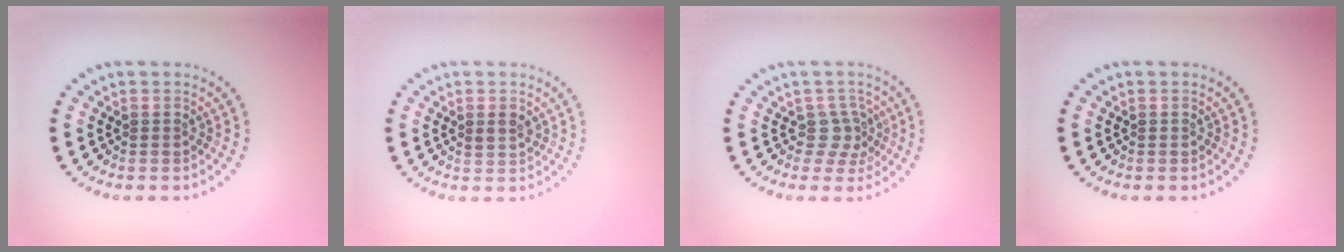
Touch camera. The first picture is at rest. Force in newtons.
{"total": 1.1, "press": 1.1, "slide": 0.3}
{"total": 2.2, "press": 1.5, "slide": 1.6}
{"total": 0.0}